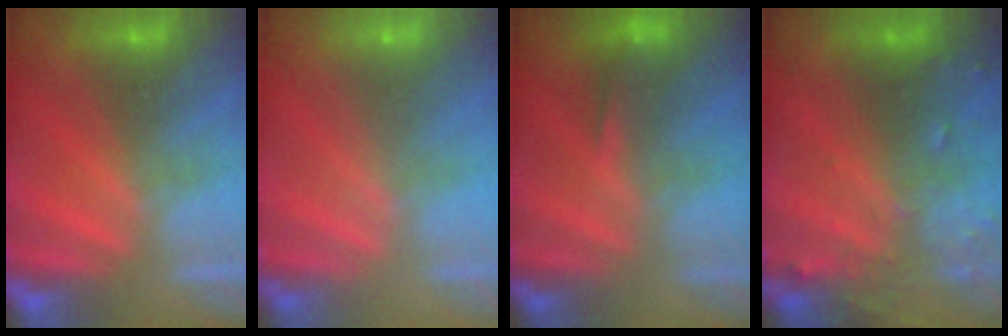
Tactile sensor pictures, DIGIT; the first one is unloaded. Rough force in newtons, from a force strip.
{"total": 1.8}
{"total": 4.6}
{"total": 7.6}